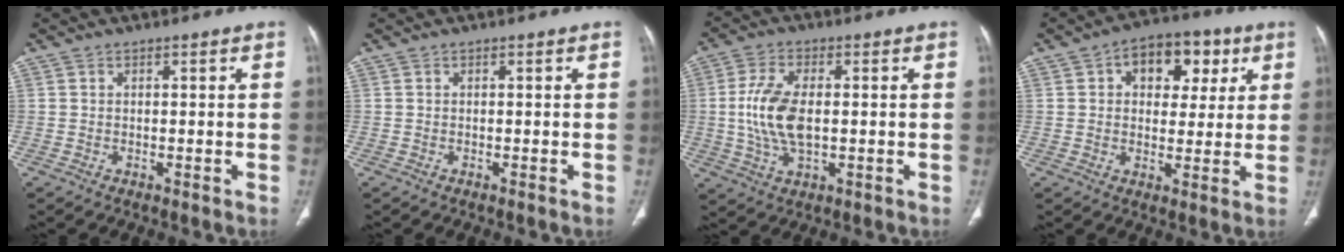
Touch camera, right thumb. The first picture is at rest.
{"total": 0.0}
{"total": 10.3, "force": [0.0, 5.3, 8.8], "torque": [-0.188, 0.000, 0.003]}
{"total": 11.1, "force": [4.0, 7.5, 7.2], "torque": [-0.051, 0.001, 0.053]}